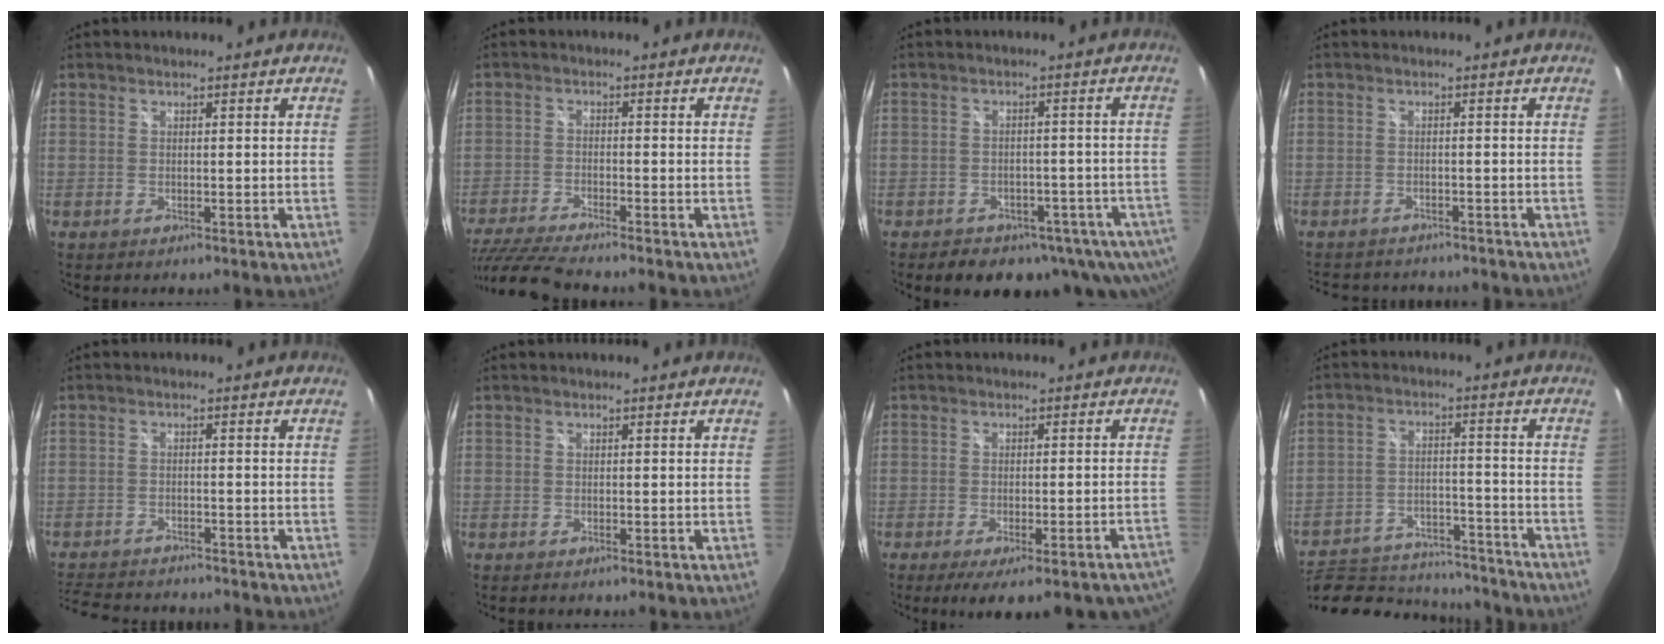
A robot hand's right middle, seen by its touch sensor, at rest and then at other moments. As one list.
[{"total": 10.0, "force": [-9.0, 0.0, 4.3], "torque": [-0.114, -0.029, -0.167]}, {"total": 11.9, "force": [-7.9, 6.6, 5.9], "torque": [-0.113, 0.000, -0.090]}, {"total": 8.0, "force": [-7.0, 2.9, 2.5], "torque": [-0.060, -0.015, -0.101]}, {"total": 11.9, "force": [-10.6, 3.6, 4.1], "torque": [-0.107, -0.011, -0.167]}, {"total": 0.0}, {"total": 14.0, "force": [-11.4, 2.8, 7.6], "torque": [-0.121, -0.043, -0.140]}, {"total": 19.9, "force": [-16.6, 8.3, 7.1], "torque": [-0.159, 0.006, -0.218]}]